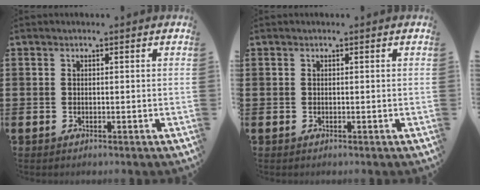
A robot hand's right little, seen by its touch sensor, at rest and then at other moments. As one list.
[{"total": 0.0}]